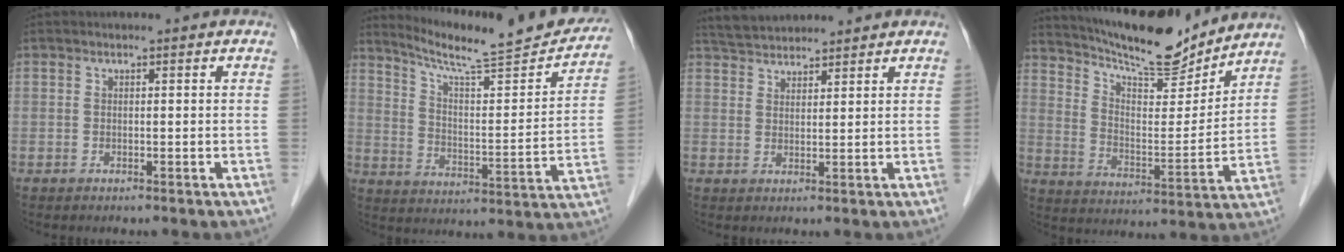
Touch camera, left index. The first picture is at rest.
{"total": 20.6, "force": [19.0, 1.0, 7.9], "torque": [-0.123, -0.041, 0.267]}
{"total": 5.9, "force": [5.7, 1.0, 1.2], "torque": [-0.026, 0.036, 0.103]}
{"total": 16.4, "force": [15.2, 2.5, 5.8], "torque": [-0.107, -0.009, 0.243]}